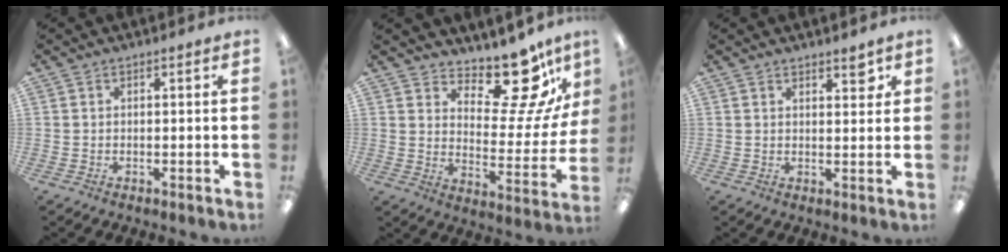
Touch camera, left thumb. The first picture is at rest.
{"total": 16.7, "force": [12.5, 6.6, 8.8], "torque": [-0.118, -0.097, 0.211]}
{"total": 3.1, "force": [2.4, 1.2, 1.5], "torque": [-0.008, -0.013, 0.038]}